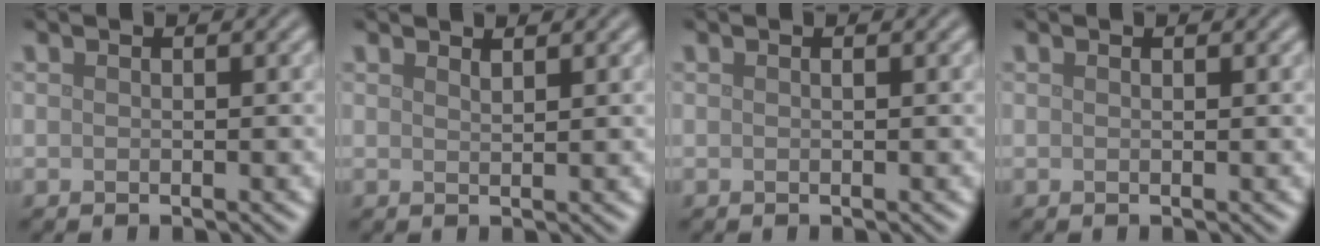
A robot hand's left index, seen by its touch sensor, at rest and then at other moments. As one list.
[{"total": 1.0, "force": [0.9, 0.1, 0.3], "torque": [-0.002, 0.002, 0.016]}, {"total": 0.0}, {"total": 0.0}]